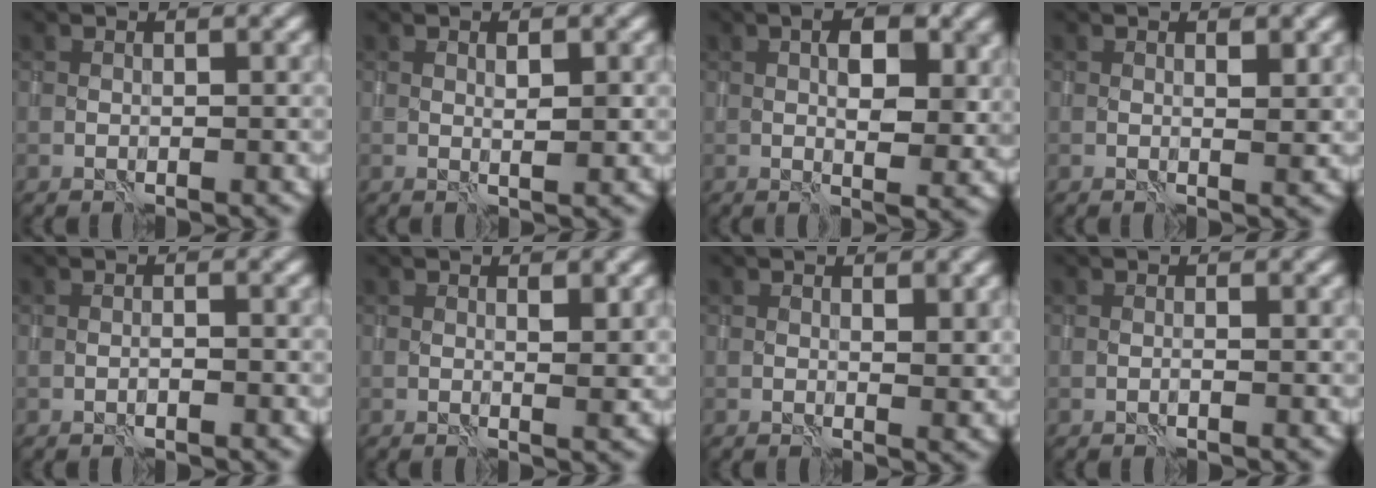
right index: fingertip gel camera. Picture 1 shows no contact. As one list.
[{"total": 1.4, "force": [0.6, 0.3, 1.3], "torque": [-0.020, -0.003, 0.010]}, {"total": 4.7, "force": [1.2, 2.0, 4.0], "torque": [-0.062, -0.003, 0.022]}, {"total": 1.3, "force": [0.5, 0.2, 1.1], "torque": [-0.014, -0.003, 0.008]}, {"total": 0.5, "force": [-0.3, 0.0, 0.4], "torque": [-0.006, 0.003, -0.006]}, {"total": 1.6, "force": [0.6, 0.2, 1.5], "torque": [-0.018, -0.005, 0.009]}, {"total": 1.6, "force": [0.7, 0.6, 1.4], "torque": [-0.015, -0.007, 0.013]}, {"total": 0.0}]